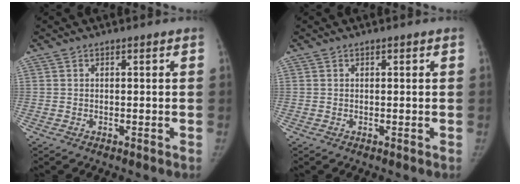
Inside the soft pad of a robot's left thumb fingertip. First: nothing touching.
{"total": 0.0}